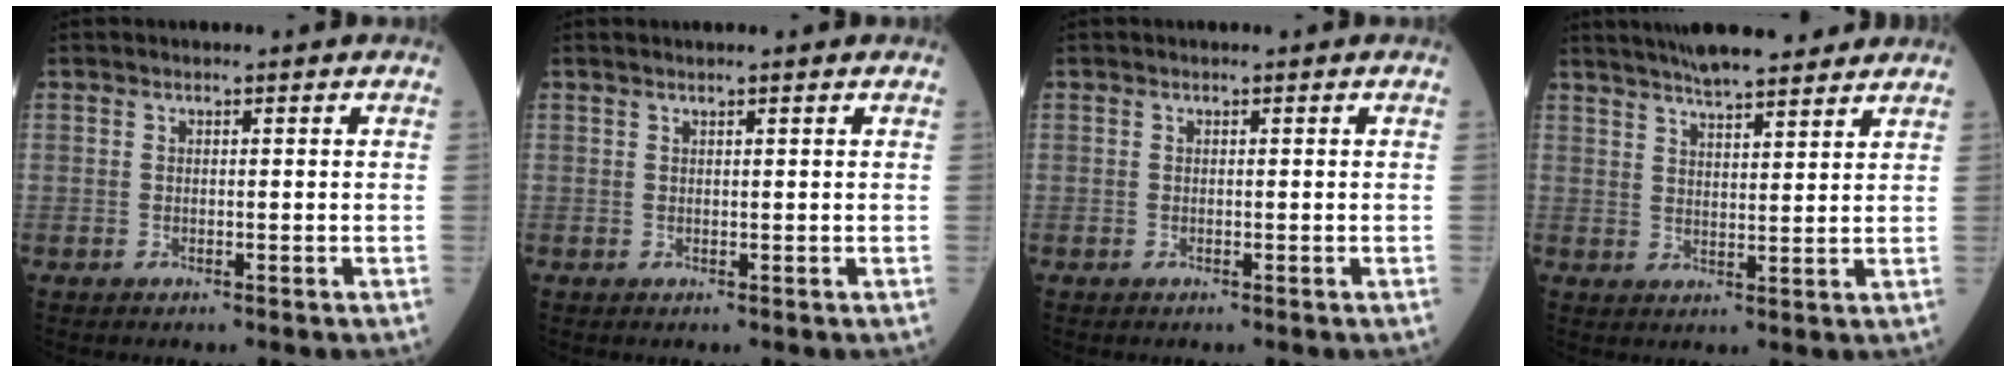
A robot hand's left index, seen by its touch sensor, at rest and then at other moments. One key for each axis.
{"total": 1.6, "fx": 1.3, "fy": -0.3, "fz": 0.8, "tx": -0.016, "ty": 0.017, "tz": 0.025}
{"total": 0.0}
{"total": 12.0, "fx": 10.3, "fy": 1.6, "fz": 6.0, "tx": -0.094, "ty": 0.019, "tz": 0.152}